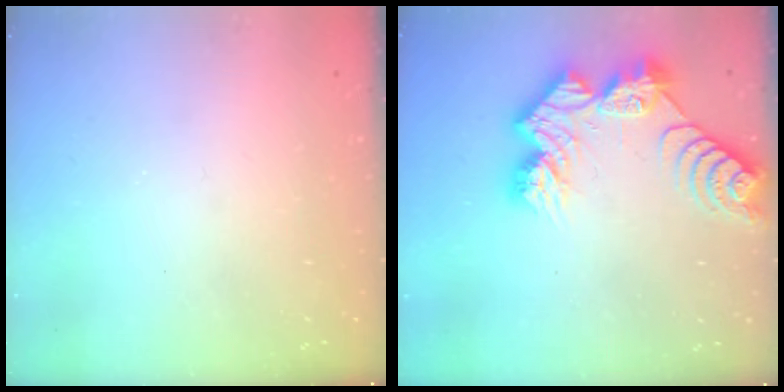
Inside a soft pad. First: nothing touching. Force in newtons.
{"total": 12.9, "press": 12.8, "slide": 1.1}